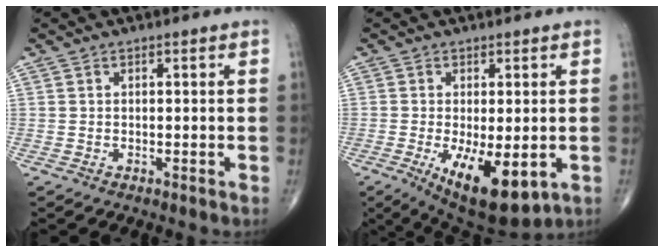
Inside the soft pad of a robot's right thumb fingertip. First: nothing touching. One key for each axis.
{"total": 12.2, "fx": -3.8, "fy": 5.0, "fz": 10.5, "tx": -0.157, "ty": -0.021, "tz": -0.042}